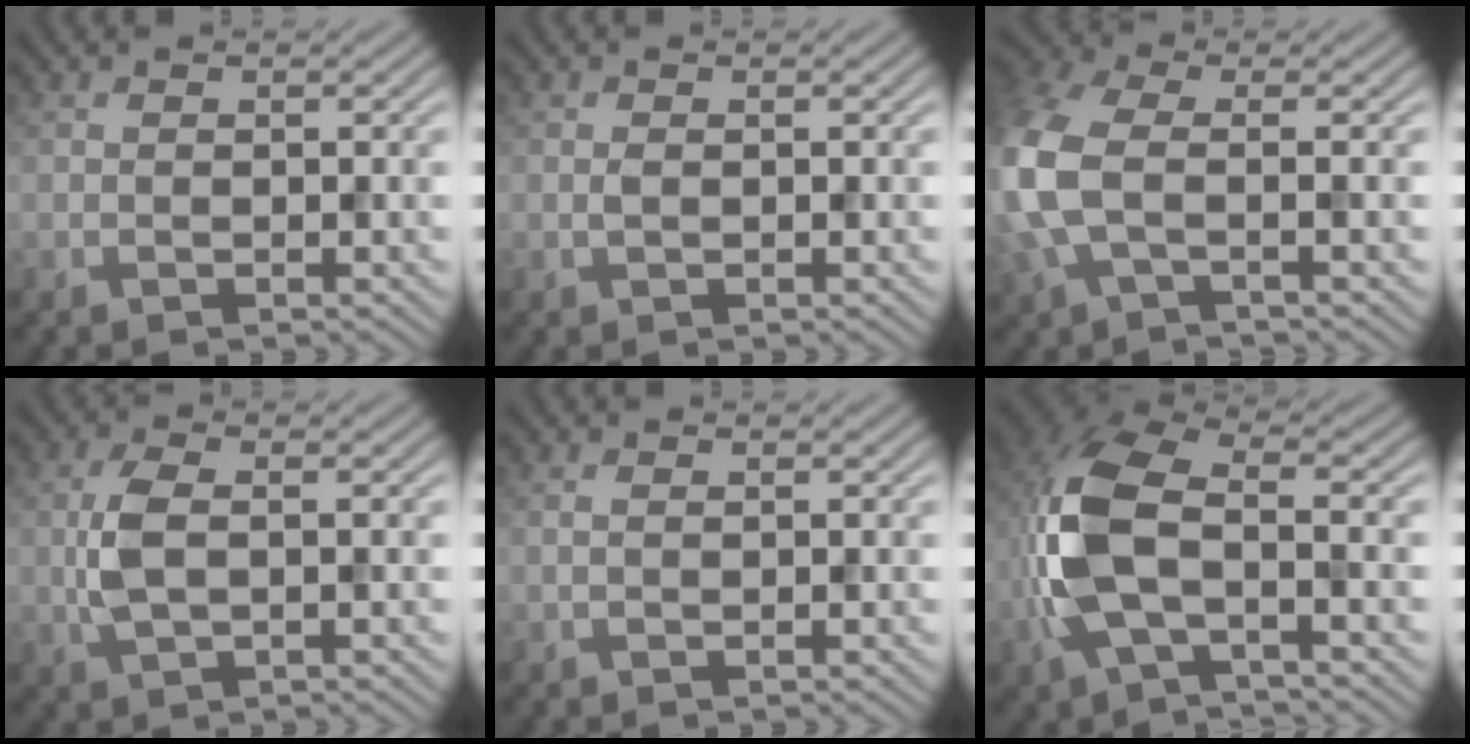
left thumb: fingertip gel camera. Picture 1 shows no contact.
{"total": 0.7, "force": [0.0, 0.3, 0.6], "torque": [-0.014, -0.001, -0.001]}
{"total": 9.2, "force": [-0.4, 5.0, 7.7], "torque": [-0.229, -0.003, -0.016]}
{"total": 4.5, "force": [-0.1, 2.2, 3.9], "torque": [-0.100, 0.003, -0.006]}
{"total": 0.7, "force": [0.1, 0.2, 0.6], "torque": [-0.015, 0.001, 0.001]}
{"total": 11.0, "force": [-2.0, 5.4, 9.4], "torque": [-0.237, 0.002, -0.049]}